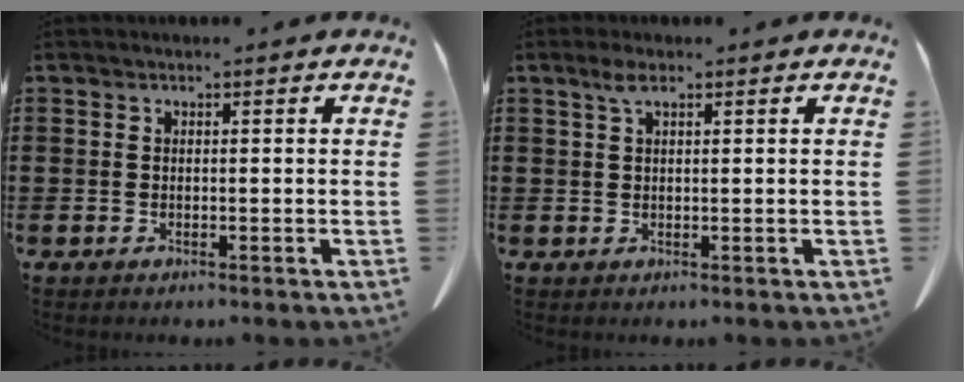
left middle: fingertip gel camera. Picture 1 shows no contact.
{"total": 2.4, "force": [1.2, 0.7, 2.0], "torque": [-0.043, 0.006, 0.019]}